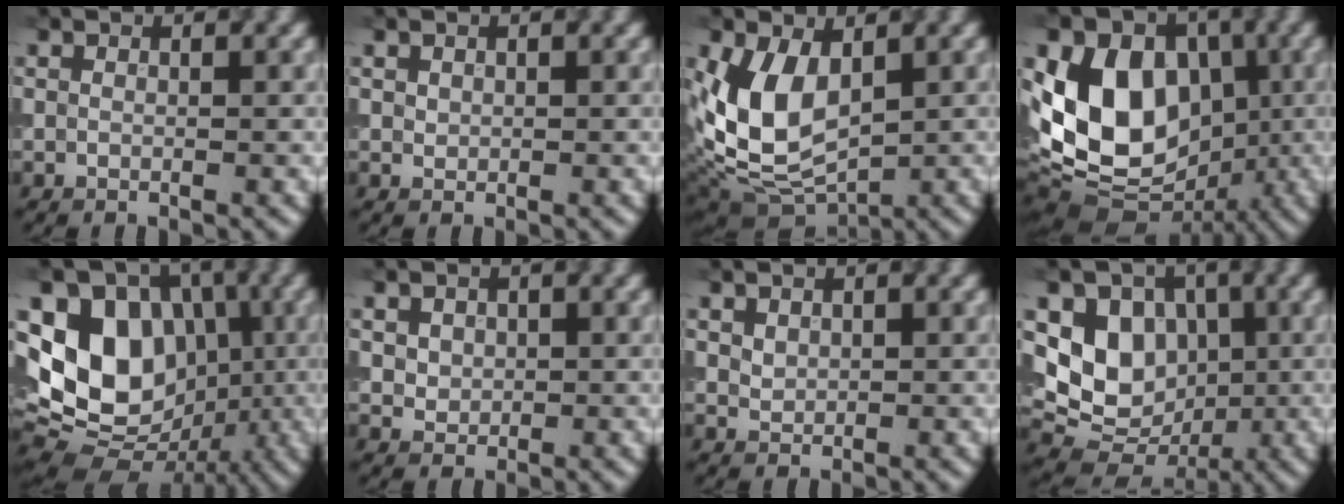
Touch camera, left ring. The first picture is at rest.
{"total": 0.6, "force": [0.3, 0.5, 0.2], "torque": [0.000, -0.002, 0.007]}
{"total": 7.4, "force": [1.1, 4.6, 5.7], "torque": [-0.124, -0.011, 0.021]}
{"total": 13.8, "force": [-0.9, 10.8, 8.5], "torque": [-0.151, 0.012, -0.021]}
{"total": 11.5, "force": [0.3, 9.0, 7.1], "torque": [-0.126, -0.002, -0.011]}
{"total": 2.3, "force": [0.9, 1.9, 1.1], "torque": [-0.025, 0.004, 0.026]}
{"total": 1.0, "force": [0.5, 0.8, 0.4], "torque": [-0.007, -0.002, 0.013]}
{"total": 7.6, "force": [0.8, 6.3, 4.2], "torque": [-0.070, -0.016, 0.015]}